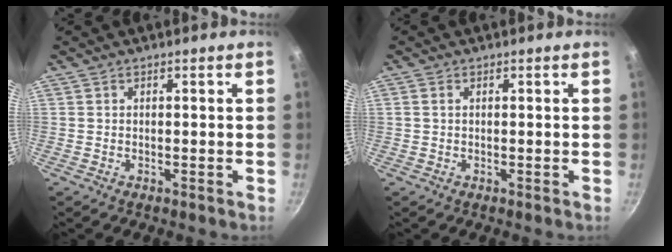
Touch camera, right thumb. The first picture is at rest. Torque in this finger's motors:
{"motor_torque": [0.02, -0.62, -0.22, 0.23, -0.02]}